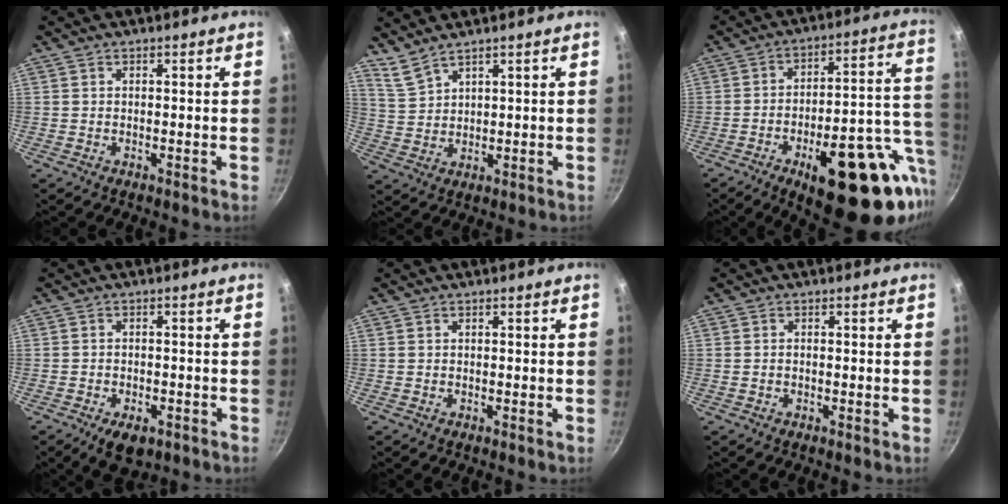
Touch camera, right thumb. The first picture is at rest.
{"total": 4.1, "force": [3.7, 0.8, 1.6], "torque": [-0.034, -0.021, 0.085]}
{"total": 26.0, "force": [-9.2, 10.3, 22.0], "torque": [-0.259, 0.032, -0.119]}
{"total": 6.0, "force": [-3.2, 3.3, 3.9], "torque": [-0.052, 0.015, -0.041]}
{"total": 0.0}
{"total": 0.6, "force": [-0.2, 0.4, 0.4], "torque": [-0.007, 0.004, -0.004]}